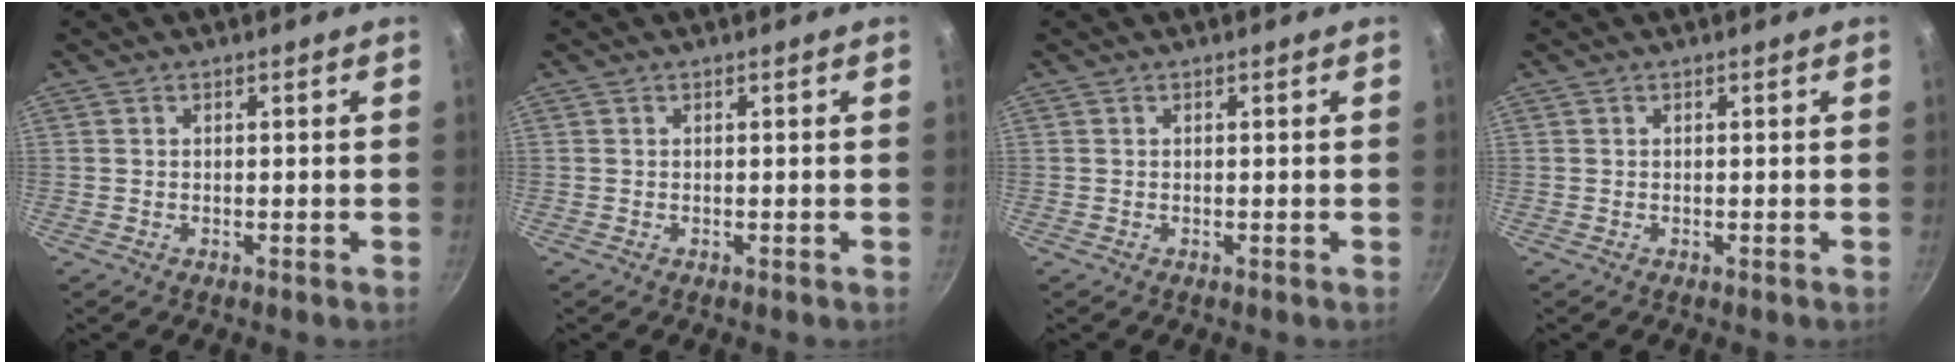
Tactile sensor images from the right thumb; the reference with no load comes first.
{"total": 0.0}
{"total": 0.0}
{"total": 0.0}